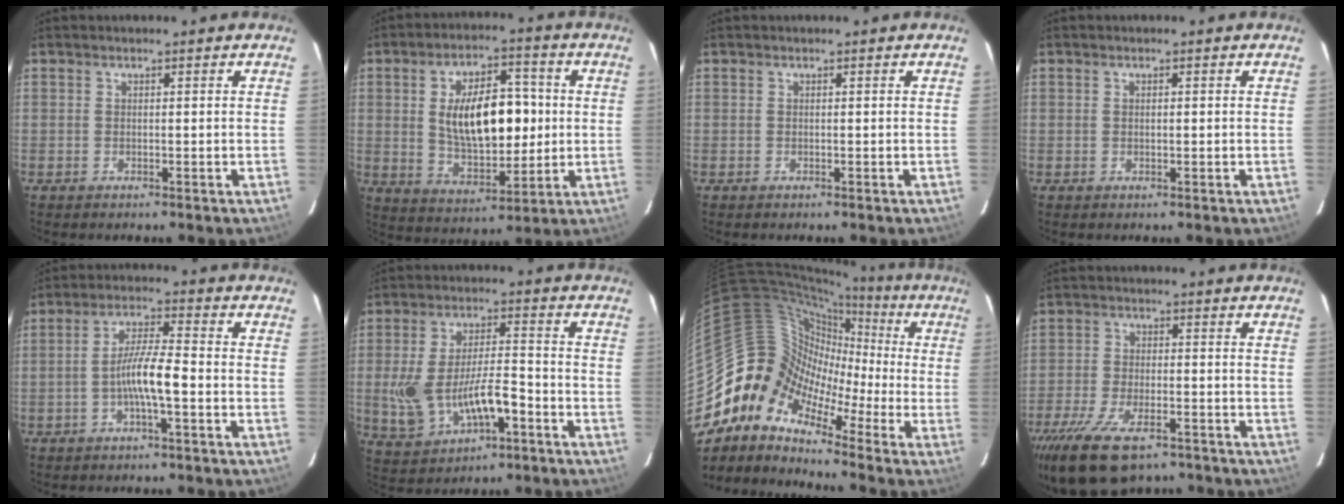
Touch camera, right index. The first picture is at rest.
{"total": 15.5, "force": [1.2, 7.7, 13.5], "torque": [-0.230, 0.011, 0.035]}
{"total": 0.0}
{"total": 0.6, "force": [0.0, 0.3, 0.6], "torque": [-0.011, 0.003, 0.001]}
{"total": 6.9, "force": [-2.3, 0.5, 6.5], "torque": [-0.127, 0.007, -0.042]}
{"total": 13.3, "force": [-4.2, 5.8, 11.2], "torque": [-0.239, -0.002, -0.058]}
{"total": 10.5, "force": [-4.6, 8.3, 4.4], "torque": [-0.071, 0.028, -0.122]}
{"total": 15.1, "force": [-10.6, 6.0, 9.0], "torque": [-0.199, -0.036, -0.185]}